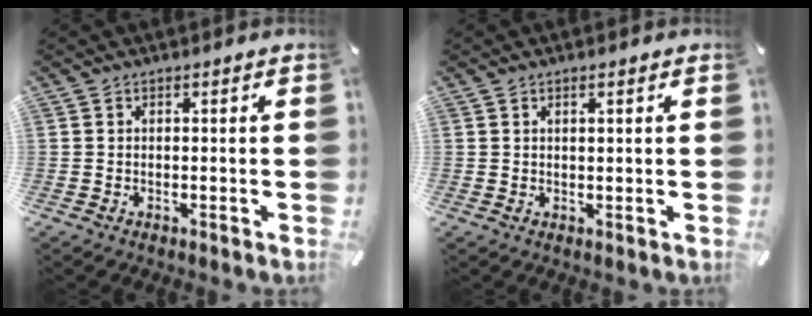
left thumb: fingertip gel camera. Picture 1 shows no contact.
{"total": 1.0, "force": [0.5, 0.1, 0.9], "torque": [-0.018, -0.001, 0.008]}